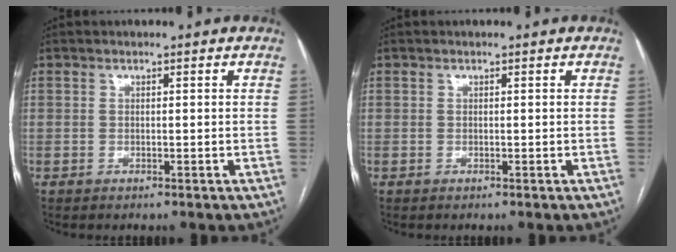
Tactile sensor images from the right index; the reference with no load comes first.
{"total": 0.0}